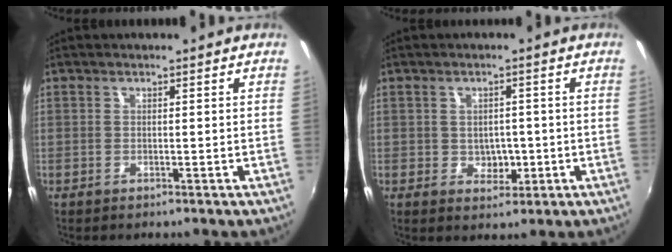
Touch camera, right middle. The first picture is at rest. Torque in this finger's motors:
{"motor_torque": [0.03, -0.06, 0.06, 0.00]}